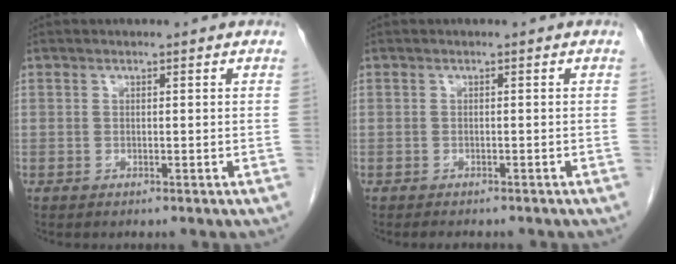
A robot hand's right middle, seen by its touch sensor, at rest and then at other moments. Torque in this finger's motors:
{"motor_torque": [0.09, 0.07, 0.00, 0.01]}